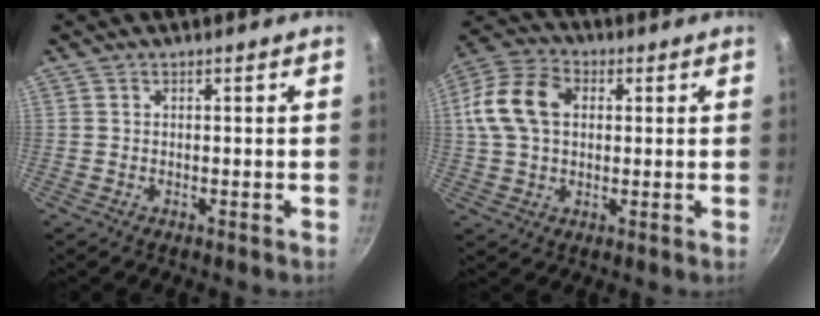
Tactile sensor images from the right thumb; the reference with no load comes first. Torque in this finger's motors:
{"motor_torque": [0.01, 0.28, 0.38, -0.36, 0.08]}